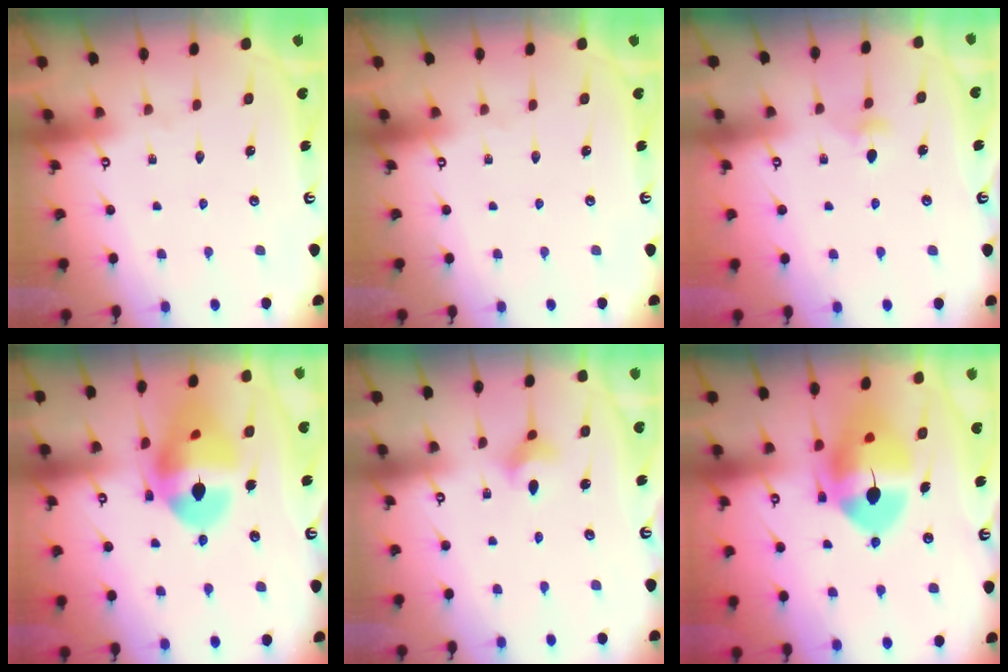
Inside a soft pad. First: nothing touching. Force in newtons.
{"total": 0.0}
{"total": 3.4, "press": 3.3, "slide": 0.7}
{"total": 18.1, "press": 17.9, "slide": 2.5}
{"total": 4.3, "press": 4.2, "slide": 0.9}
{"total": 15.4, "press": 15.2, "slide": 2.4}